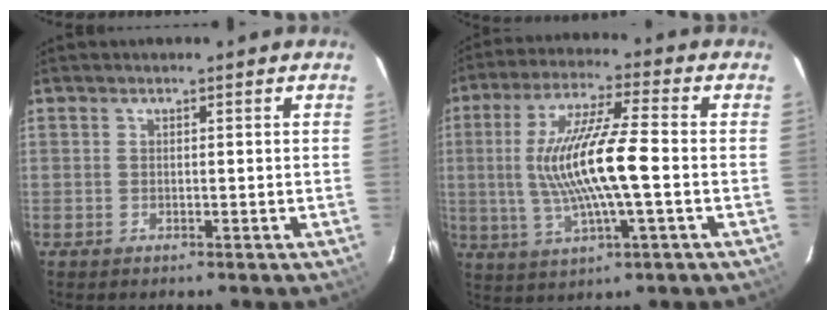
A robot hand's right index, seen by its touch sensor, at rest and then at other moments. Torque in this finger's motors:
{"motor_torque": [1.48, -0.66, 1.05, 0.21]}